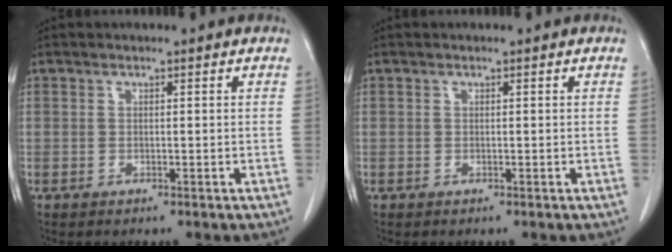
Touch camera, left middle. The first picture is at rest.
{"total": 0.0}